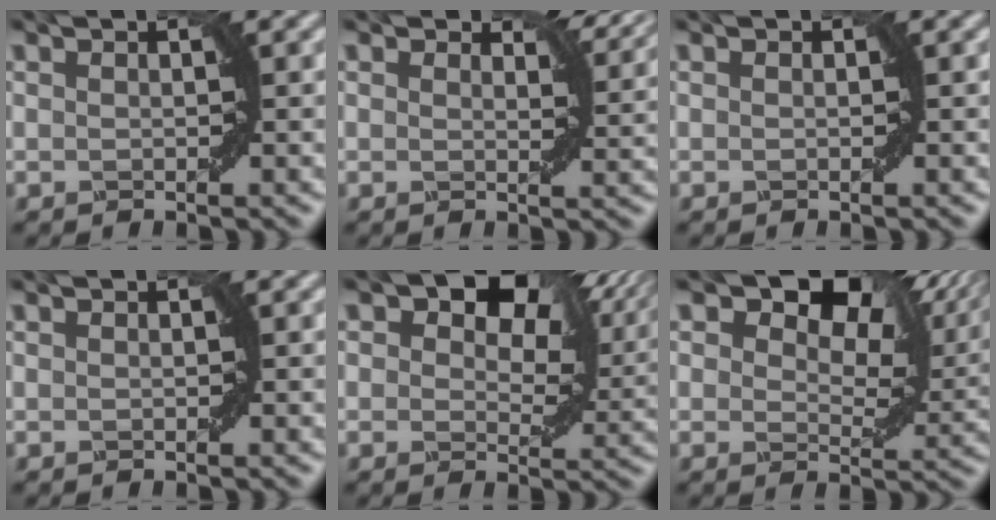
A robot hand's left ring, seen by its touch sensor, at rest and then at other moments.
{"total": 3.7, "force": [2.8, 1.4, 1.9], "torque": [-0.025, 0.002, 0.043]}
{"total": 0.0}
{"total": 0.0}
{"total": 10.6, "force": [5.6, 5.5, 7.1], "torque": [-0.095, 0.010, 0.082]}
{"total": 11.6, "force": [6.7, 5.8, 7.5], "torque": [-0.103, 0.009, 0.101]}